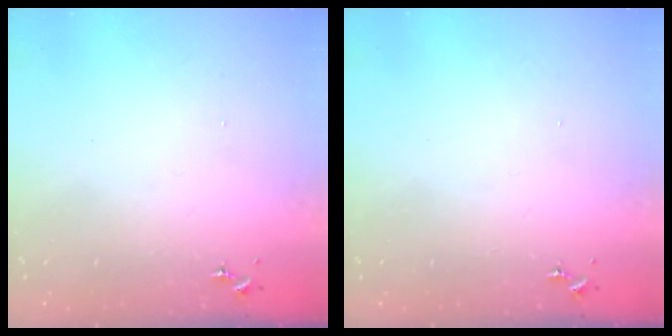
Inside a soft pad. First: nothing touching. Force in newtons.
{"total": 0.0}